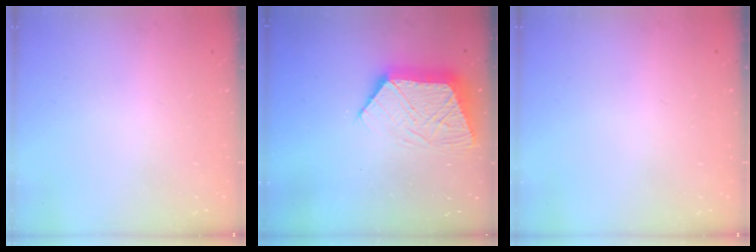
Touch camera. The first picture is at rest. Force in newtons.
{"total": 11.9, "press": 11.8, "slide": 0.9}
{"total": 0.0}